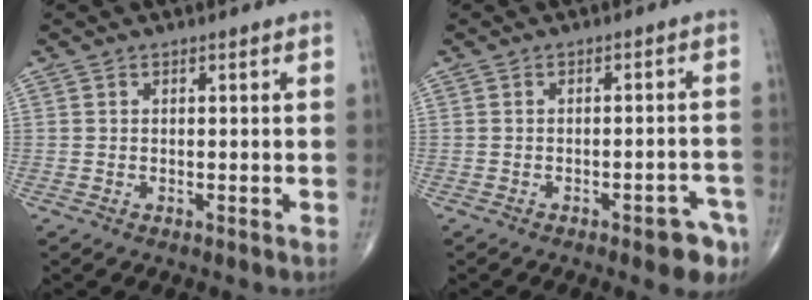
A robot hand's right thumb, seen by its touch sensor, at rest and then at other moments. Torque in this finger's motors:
{"motor_torque": [1.02, 1.17, 0.00, -0.13, 0.12]}